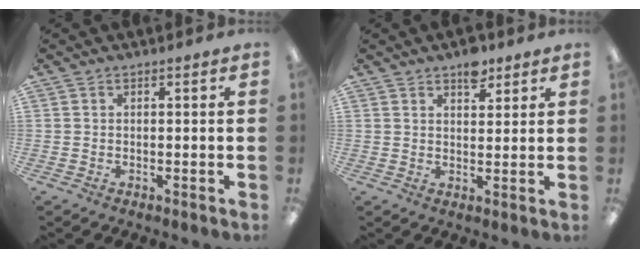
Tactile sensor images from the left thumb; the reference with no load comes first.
{"total": 5.0, "force": [3.6, 2.4, 2.3], "torque": [-0.013, -0.021, 0.059]}